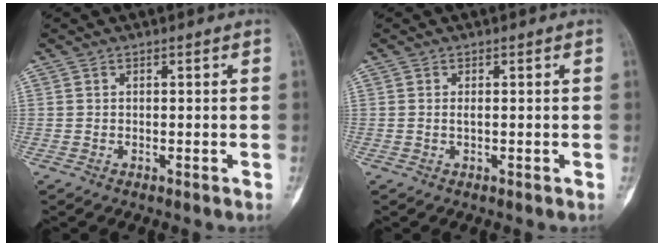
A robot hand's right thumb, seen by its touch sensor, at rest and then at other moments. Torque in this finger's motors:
{"motor_torque": [0.26, 0.06, 0.49, 0.14, 0.03]}